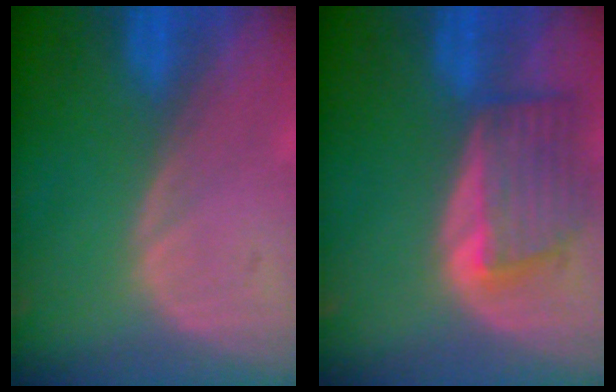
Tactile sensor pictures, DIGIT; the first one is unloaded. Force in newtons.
{"total": 6.4, "press": 6.3, "slide": 1.3}